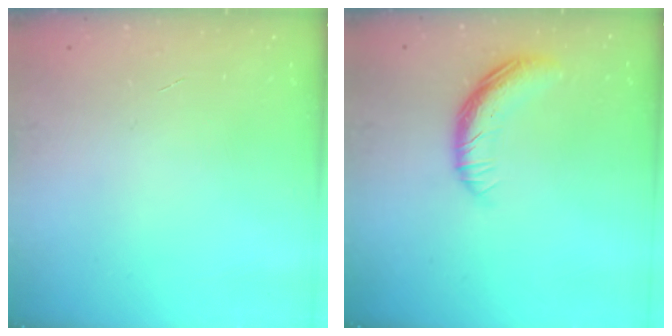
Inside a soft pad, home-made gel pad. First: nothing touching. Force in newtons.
{"total": 10.7, "press": 10.7, "slide": 0.5}